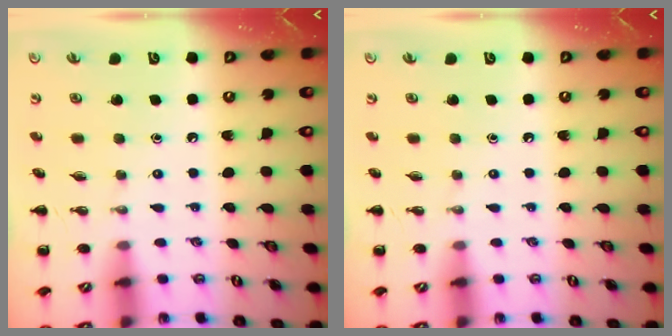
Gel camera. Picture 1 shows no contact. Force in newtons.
{"total": 0.0}